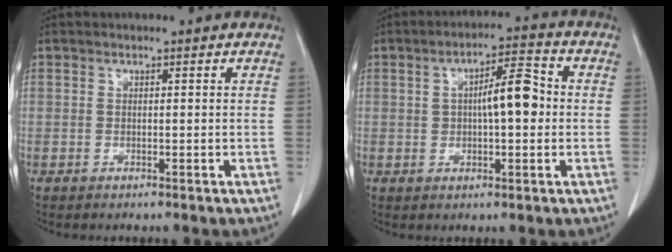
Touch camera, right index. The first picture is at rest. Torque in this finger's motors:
{"motor_torque": [0.08, 0.01, 0.26, 0.05]}